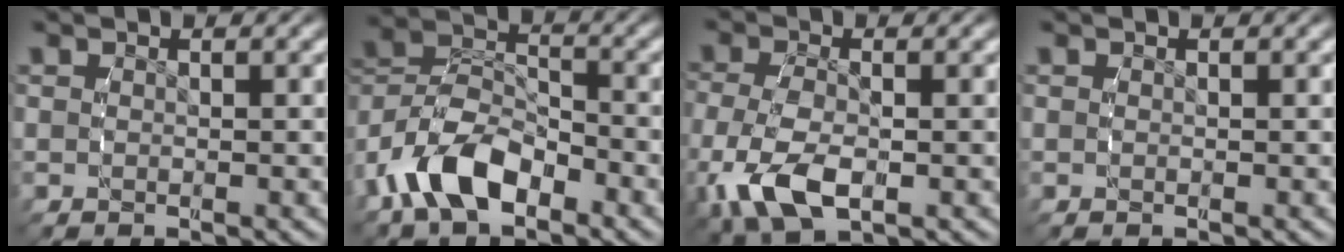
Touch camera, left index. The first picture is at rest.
{"total": 7.0, "force": [-3.0, 5.0, 3.8], "torque": [-0.082, -0.015, -0.055]}
{"total": 6.2, "force": [-2.0, 3.9, 4.5], "torque": [-0.115, -0.027, -0.018]}
{"total": 0.0}